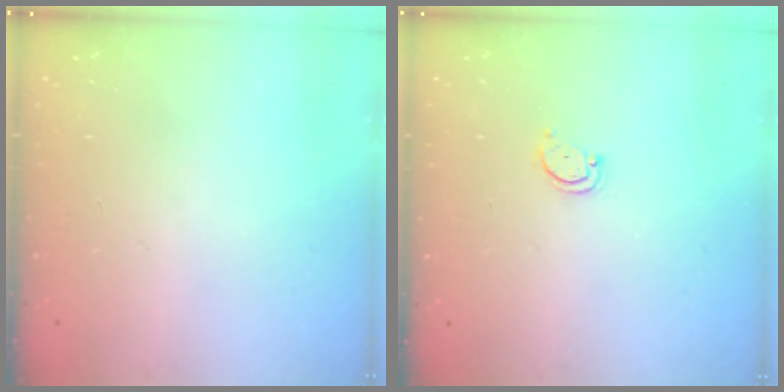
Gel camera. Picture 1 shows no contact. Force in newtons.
{"total": 2.9, "press": 2.9, "slide": 0.4}